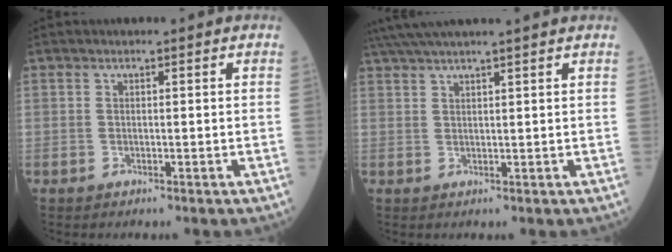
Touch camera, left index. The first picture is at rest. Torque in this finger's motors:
{"motor_torque": [0.65, -1.49, 0.35, 0.14]}